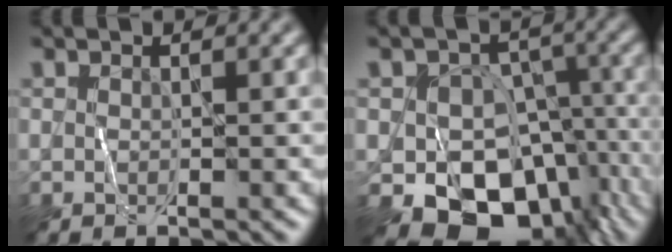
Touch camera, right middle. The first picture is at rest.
{"total": 11.7, "force": [-5.6, 8.3, 5.9], "torque": [-0.081, 0.005, -0.089]}